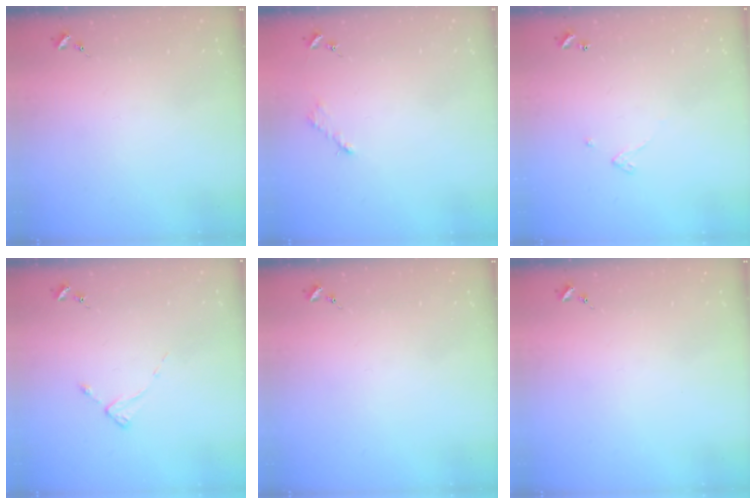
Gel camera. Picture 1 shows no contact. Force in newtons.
{"total": 2.6, "press": 2.6, "slide": 0.4}
{"total": 2.4, "press": 2.4, "slide": 0.2}
{"total": 1.9, "press": 1.8, "slide": 0.3}
{"total": 0.0}
{"total": 0.0}